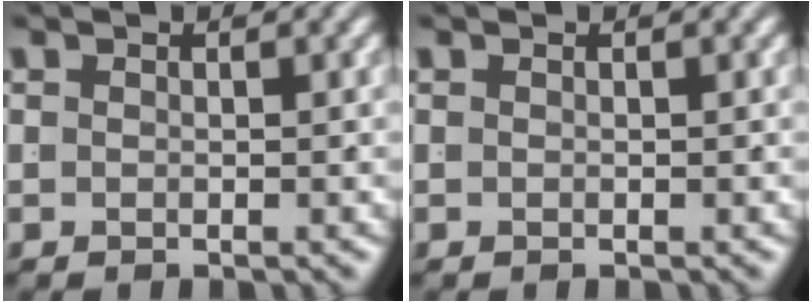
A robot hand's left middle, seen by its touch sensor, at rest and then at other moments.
{"total": 0.0}